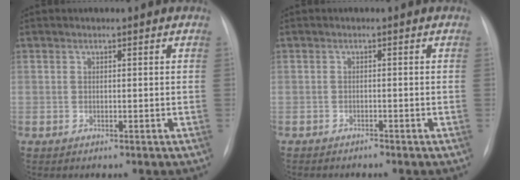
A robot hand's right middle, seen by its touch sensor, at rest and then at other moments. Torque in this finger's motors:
{"motor_torque": [-0.09, 0.02, -0.01, 0.00]}